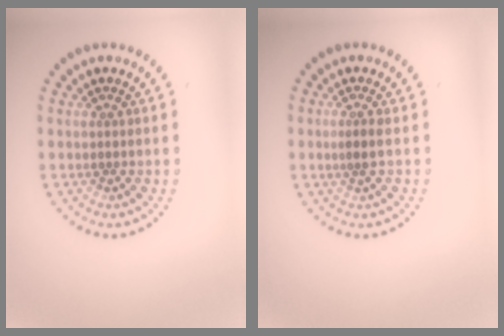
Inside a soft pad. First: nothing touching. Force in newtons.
{"total": 1.0, "press": 0.7, "slide": 0.7}